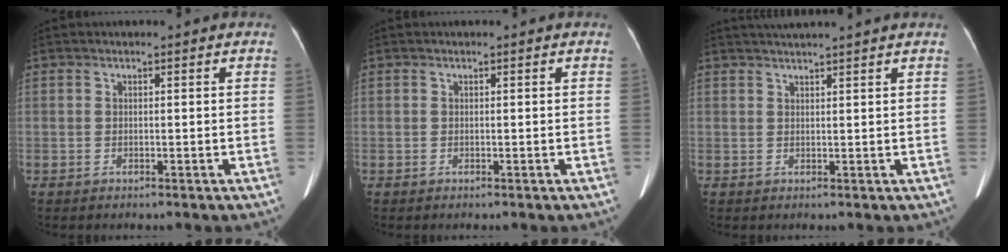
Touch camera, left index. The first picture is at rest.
{"total": 0.0}
{"total": 5.1, "force": [4.6, -1.1, 2.1], "torque": [-0.027, 0.026, 0.065]}